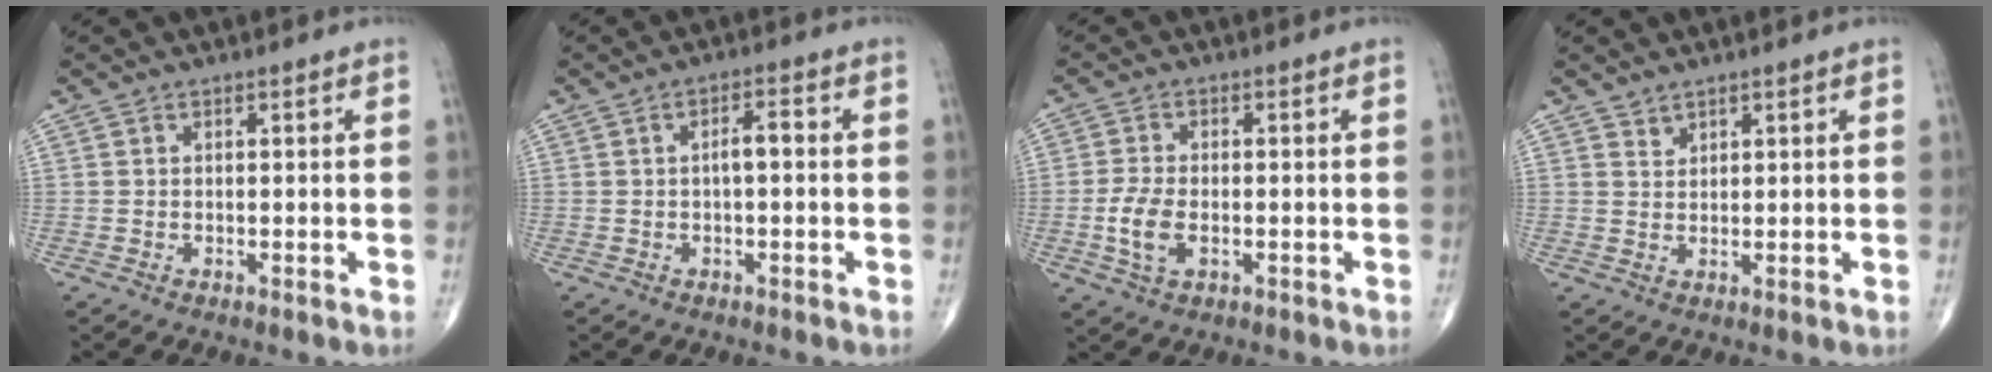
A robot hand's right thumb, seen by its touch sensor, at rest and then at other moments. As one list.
[{"total": 2.9, "force": [-0.1, 1.1, 2.7], "torque": [-0.042, 0.012, -0.004]}, {"total": 5.6, "force": [-1.3, 3.0, 4.6], "torque": [-0.102, -0.001, -0.025]}, {"total": 1.7, "force": [1.4, 1.0, 0.2], "torque": [0.012, -0.010, 0.021]}]